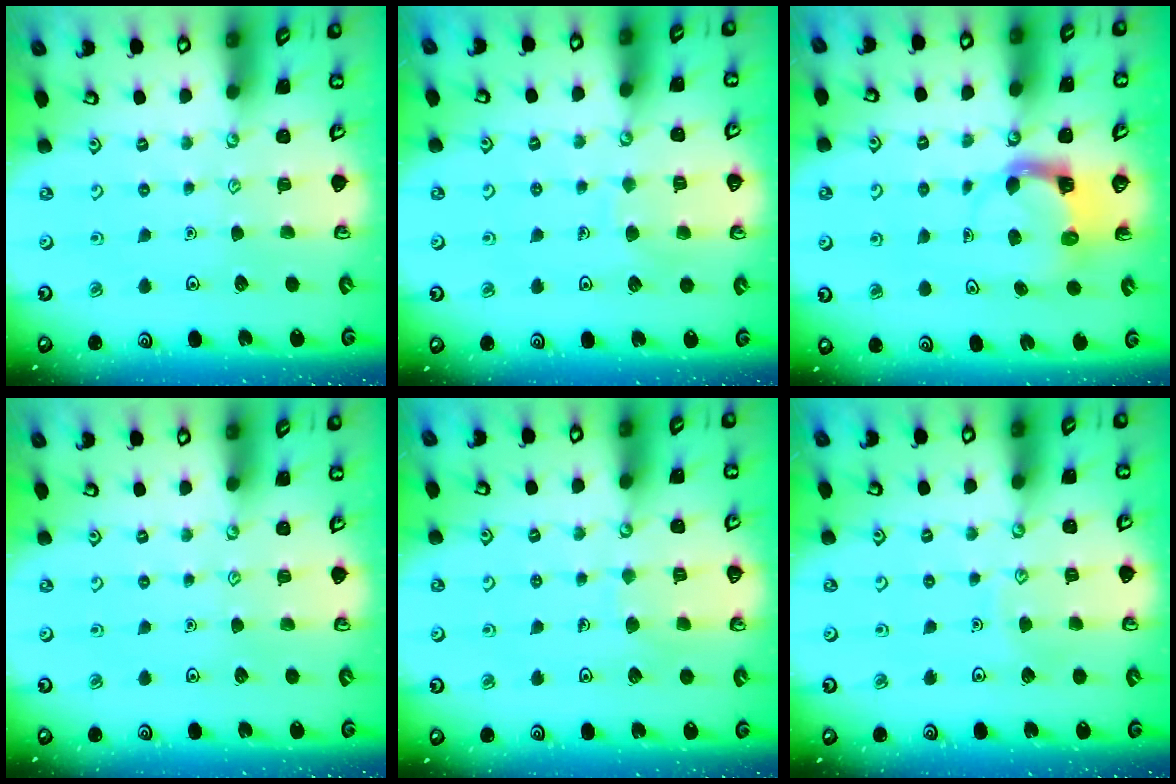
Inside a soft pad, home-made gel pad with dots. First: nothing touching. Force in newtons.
{"total": 5.4, "press": 5.3, "slide": 0.5}
{"total": 4.0, "press": 3.9, "slide": 0.4}
{"total": 0.0}
{"total": 4.7, "press": 4.7, "slide": 0.3}
{"total": 3.7, "press": 3.7, "slide": 0.3}